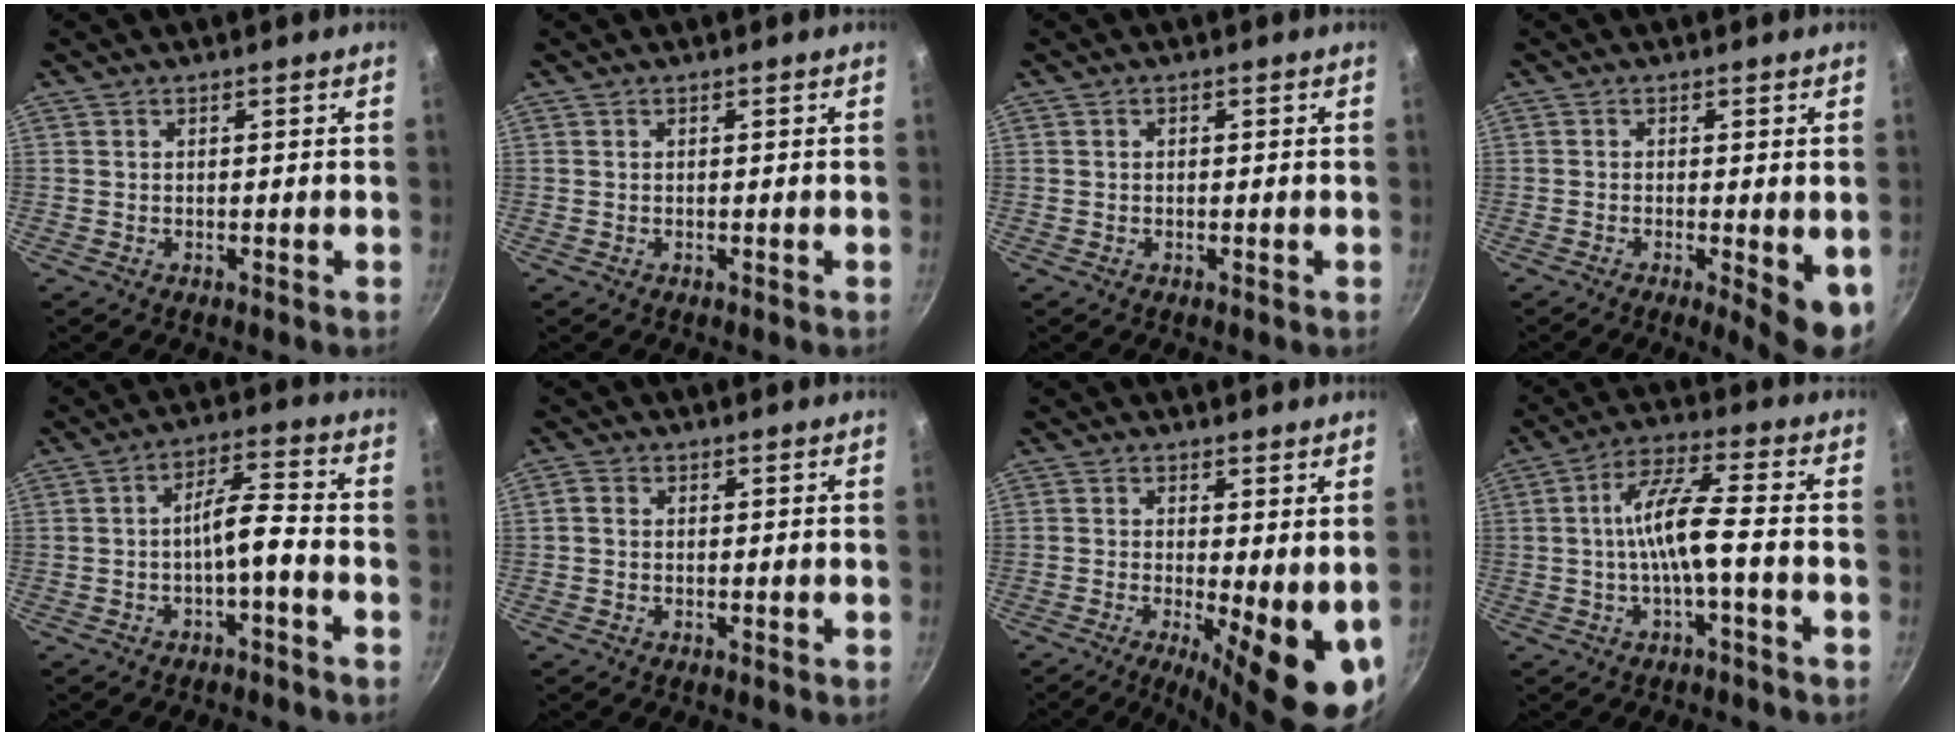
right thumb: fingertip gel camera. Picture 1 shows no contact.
{"total": 0.0}
{"total": 0.6, "force": [0.0, 0.5, 0.3], "torque": [-0.003, 0.005, 0.000]}
{"total": 7.2, "force": [-1.7, 1.8, 6.7], "torque": [-0.080, -0.008, -0.019]}
{"total": 6.1, "force": [-2.5, 1.2, 5.5], "torque": [-0.105, 0.038, -0.040]}
{"total": 1.5, "force": [0.0, 1.3, 0.7], "torque": [-0.015, 0.006, -0.004]}
{"total": 12.7, "force": [-1.9, 3.9, 12.0], "torque": [-0.142, -0.015, -0.020]}
{"total": 9.0, "force": [-1.6, 1.5, 8.8], "torque": [-0.175, 0.031, -0.036]}